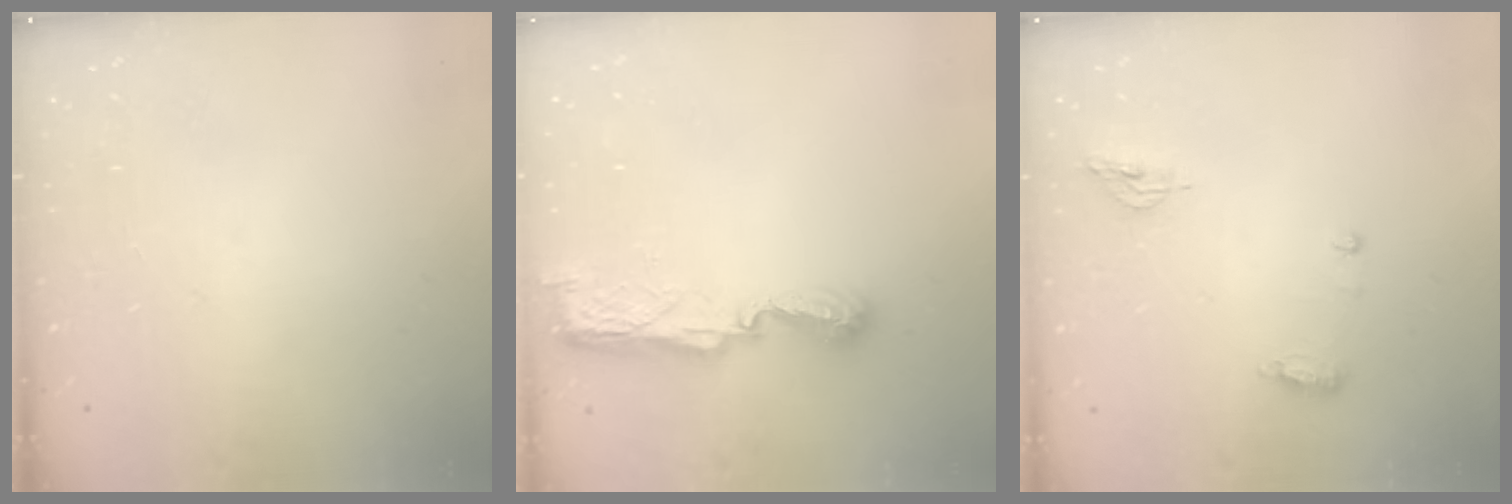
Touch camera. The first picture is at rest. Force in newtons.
{"total": 8.5, "press": 8.5, "slide": 0.1}
{"total": 6.8, "press": 6.6, "slide": 1.8}